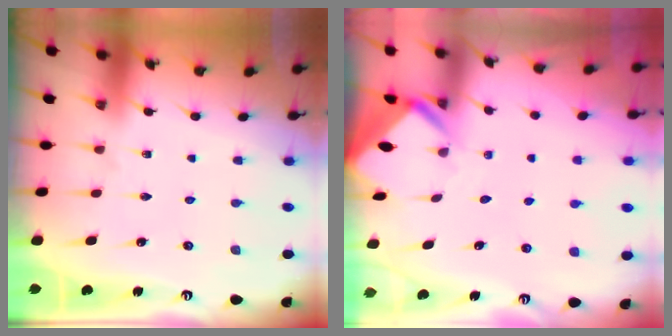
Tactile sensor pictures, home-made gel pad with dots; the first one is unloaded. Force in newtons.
{"total": 2.8, "press": 2.8, "slide": 0.2}